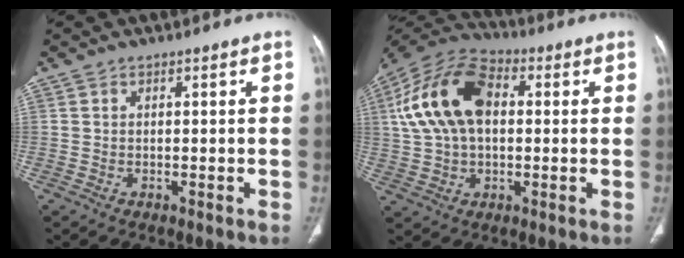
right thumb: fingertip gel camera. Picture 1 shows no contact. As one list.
[{"total": 17.1, "force": [2.9, 10.7, 13.0], "torque": [-0.244, 0.027, 0.046]}]